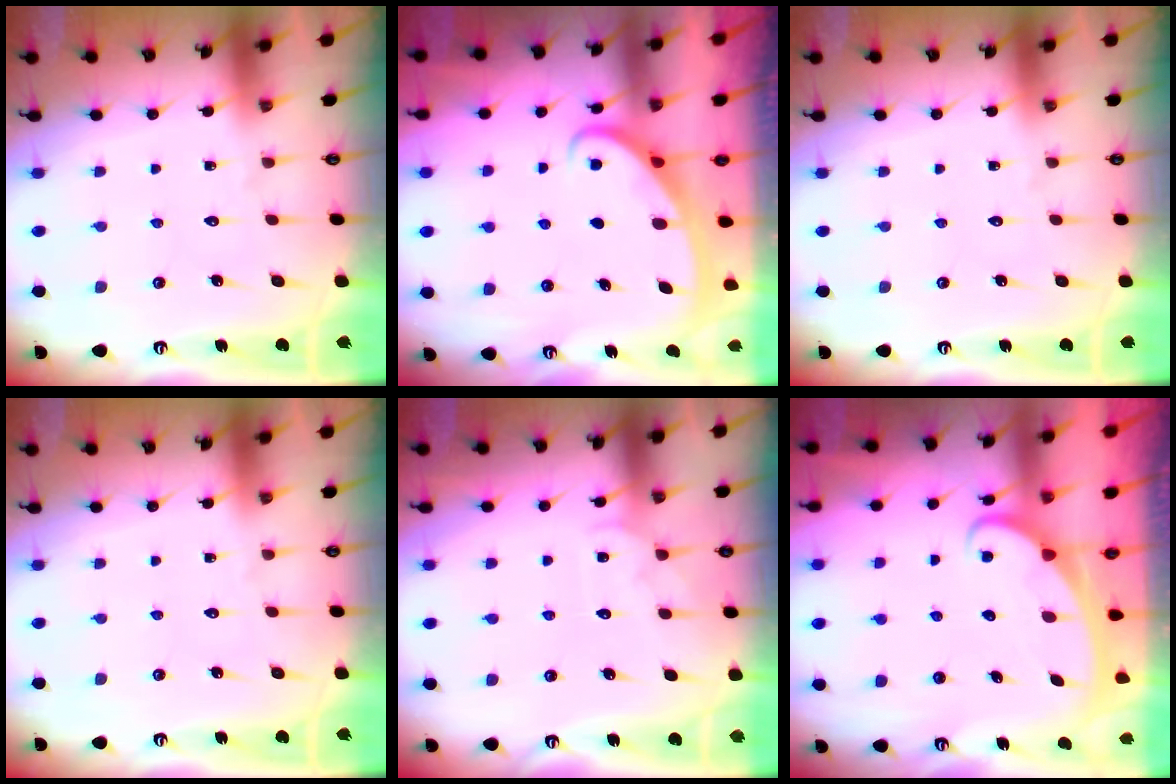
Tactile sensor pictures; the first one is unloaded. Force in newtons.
{"total": 2.6, "press": 2.6, "slide": 0.4}
{"total": 0.0}
{"total": 0.0}
{"total": 4.0, "press": 4.0, "slide": 0.4}
{"total": 2.5, "press": 2.5, "slide": 0.3}